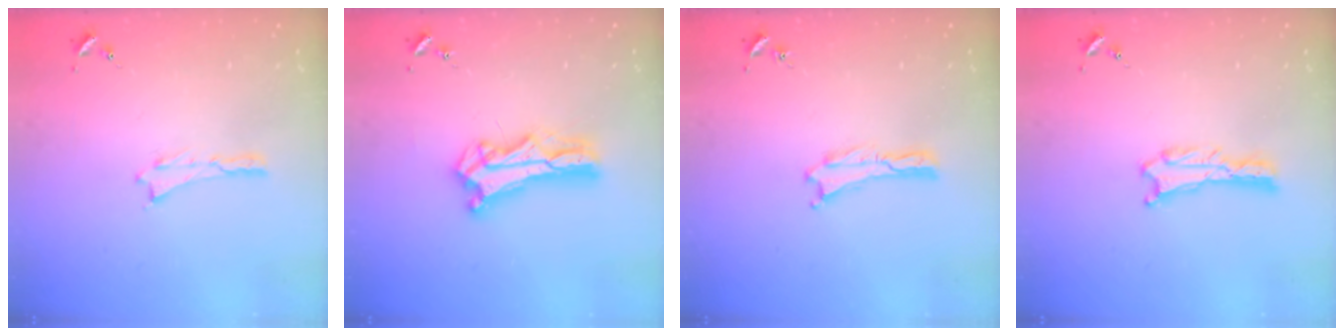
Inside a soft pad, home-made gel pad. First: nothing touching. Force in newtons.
{"total": 8.1, "press": 8.0, "slide": 0.6}
{"total": 0.0}
{"total": 0.6, "press": 0.6, "slide": 0.1}